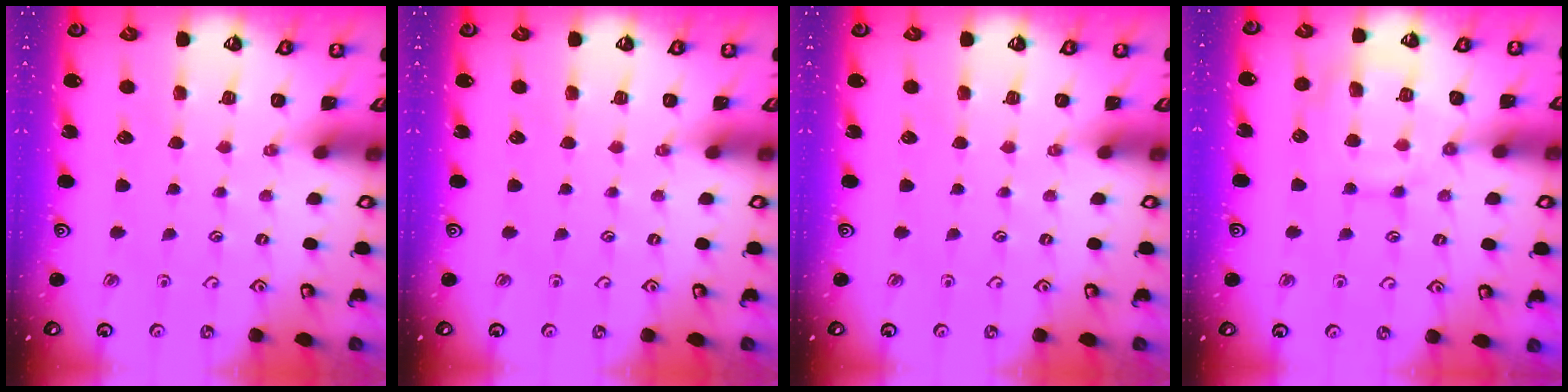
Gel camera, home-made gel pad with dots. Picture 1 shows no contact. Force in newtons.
{"total": 0.0}
{"total": 0.0}
{"total": 12.9, "press": 12.8, "slide": 1.1}